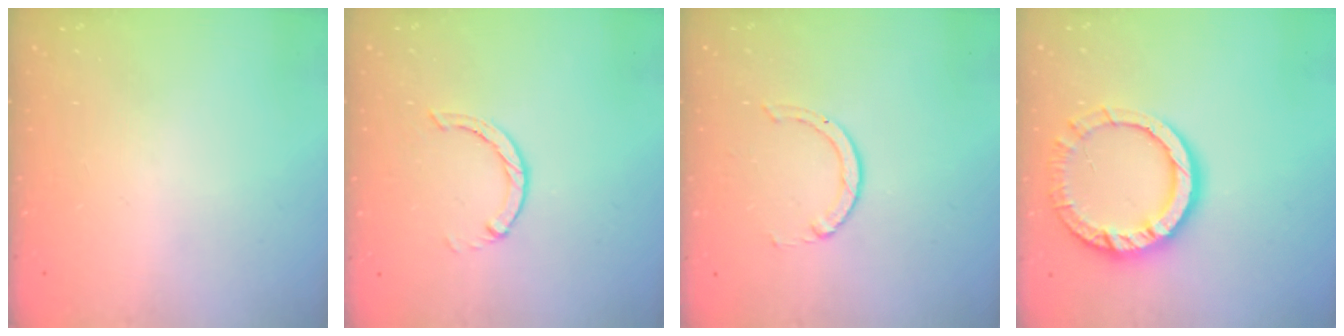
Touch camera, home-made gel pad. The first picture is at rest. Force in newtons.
{"total": 1.0, "press": 0.9, "slide": 0.3}
{"total": 1.5, "press": 1.5, "slide": 0.2}
{"total": 12.3, "press": 12.2, "slide": 1.3}